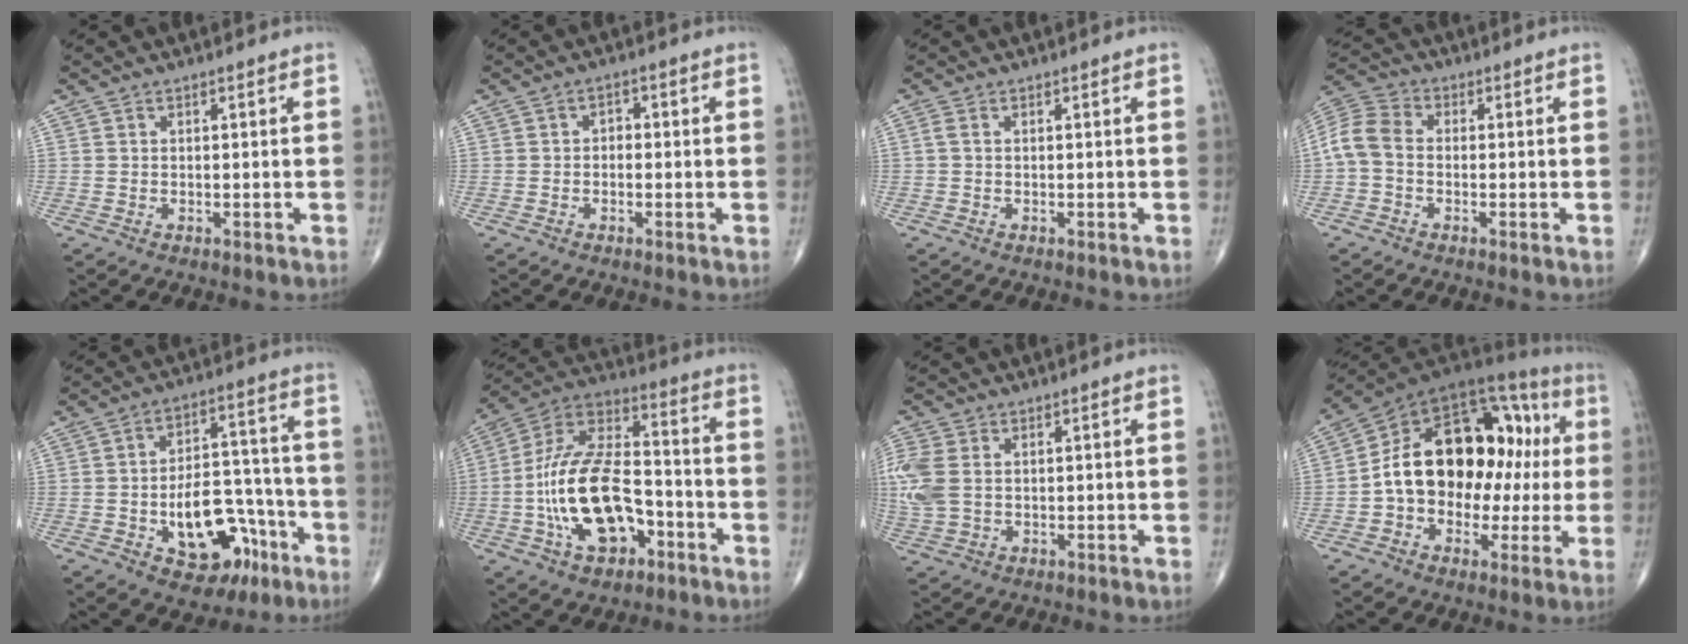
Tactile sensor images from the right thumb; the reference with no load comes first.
{"total": 1.9, "force": [-0.3, 1.5, 1.2], "torque": [-0.006, 0.009, -0.013]}
{"total": 1.0, "force": [0.1, 0.5, 0.8], "torque": [-0.022, 0.002, -0.001]}
{"total": 7.0, "force": [-0.8, 4.9, 4.9], "torque": [-0.096, 0.019, -0.034]}
{"total": 16.5, "force": [-6.7, 9.9, 11.4], "torque": [-0.124, 0.056, -0.088]}
{"total": 20.4, "force": [-5.6, 11.2, 16.2], "torque": [-0.288, 0.045, -0.099]}
{"total": 8.2, "force": [0.9, 5.6, 6.0], "torque": [-0.169, 0.009, 0.026]}
{"total": 23.5, "force": [0.6, 15.4, 17.7], "torque": [-0.247, 0.061, 0.009]}